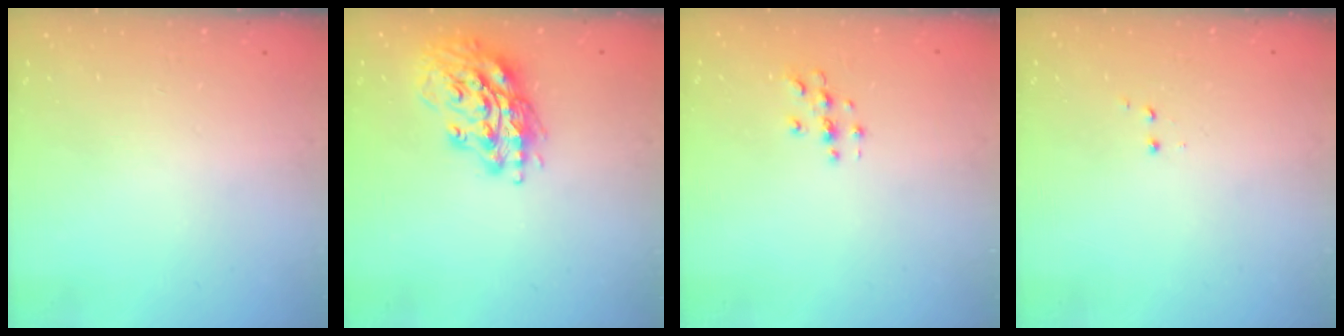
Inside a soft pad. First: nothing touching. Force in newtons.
{"total": 16.7, "press": 16.5, "slide": 2.3}
{"total": 2.8, "press": 2.8, "slide": 0.2}
{"total": 1.2, "press": 1.1, "slide": 0.5}